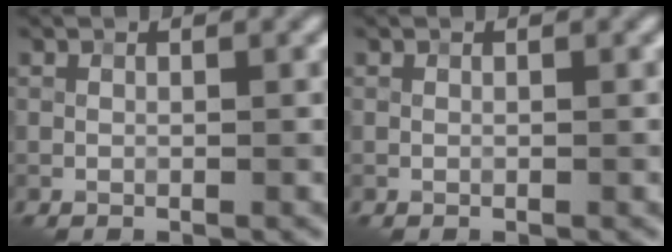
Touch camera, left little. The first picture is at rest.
{"total": 0.0}